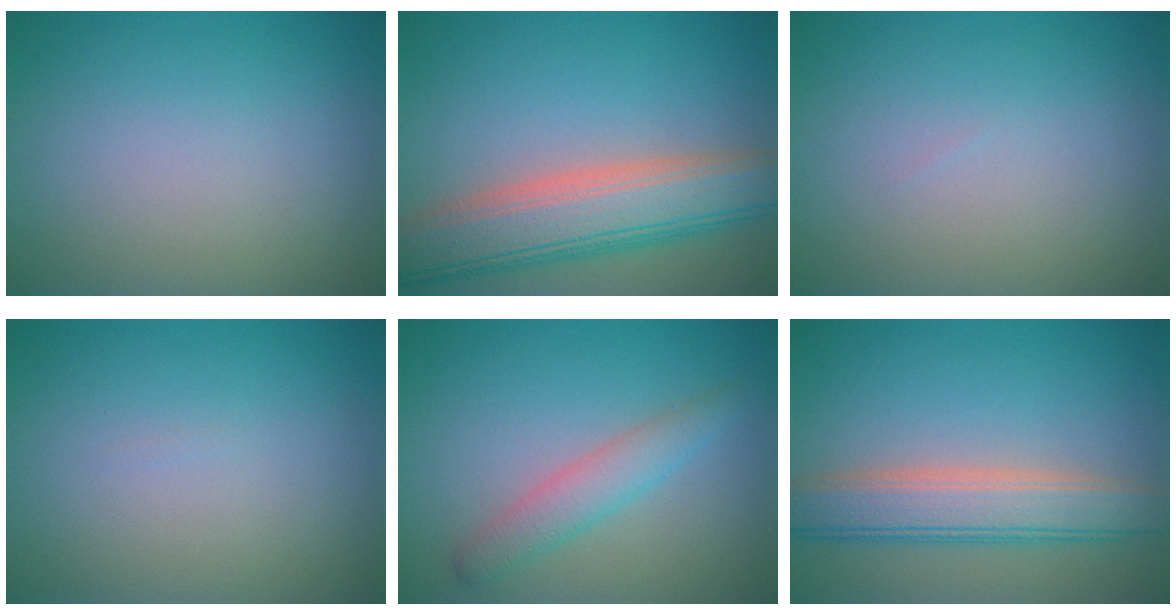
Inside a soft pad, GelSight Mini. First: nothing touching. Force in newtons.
{"total": 8.5, "press": 8.5, "slide": 0.6}
{"total": 0.0}
{"total": 0.0}
{"total": 2.7, "press": 2.7, "slide": 0.0}
{"total": 5.5, "press": 5.5, "slide": 0.0}